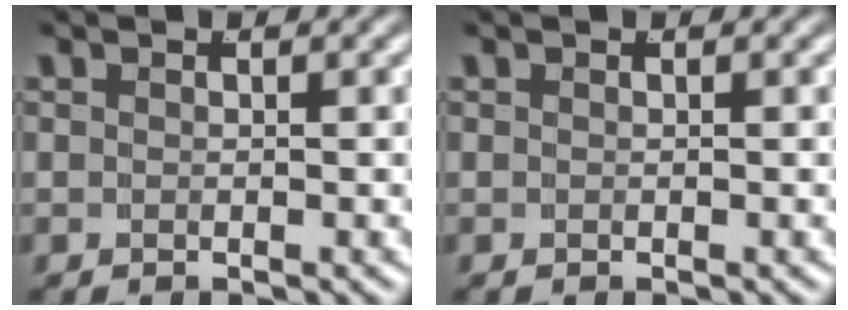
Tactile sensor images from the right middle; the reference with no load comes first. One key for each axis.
{"total": 0.0}